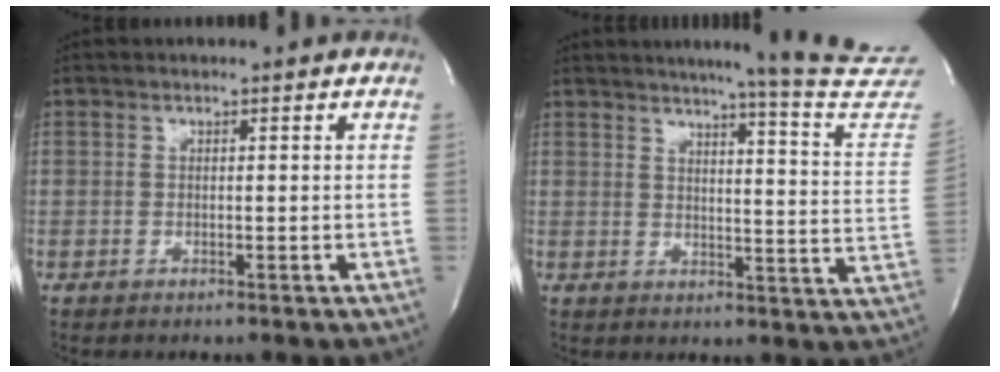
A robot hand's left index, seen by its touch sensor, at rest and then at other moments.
{"total": 18.0, "force": [16.7, -2.0, 6.5], "torque": [-0.089, -0.130, 0.180]}